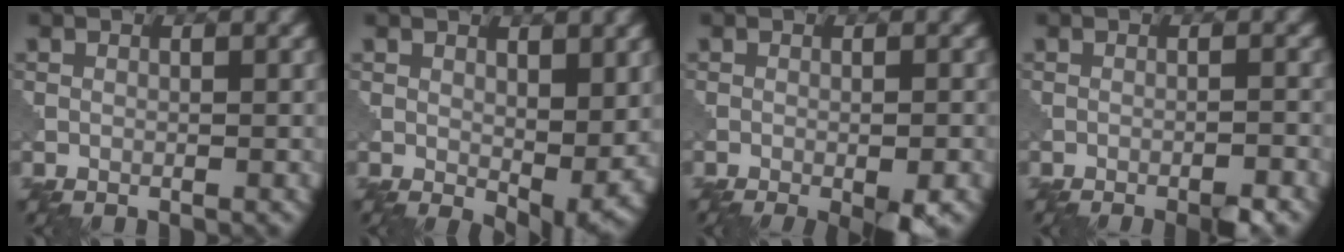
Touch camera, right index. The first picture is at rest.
{"total": 5.3, "force": [0.6, 3.0, 4.3], "torque": [-0.072, -0.021, 0.019]}
{"total": 4.6, "force": [-2.5, 0.8, 3.8], "torque": [-0.049, -0.005, -0.032]}
{"total": 3.0, "force": [-2.0, 0.5, 2.1], "torque": [-0.031, 0.007, -0.034]}